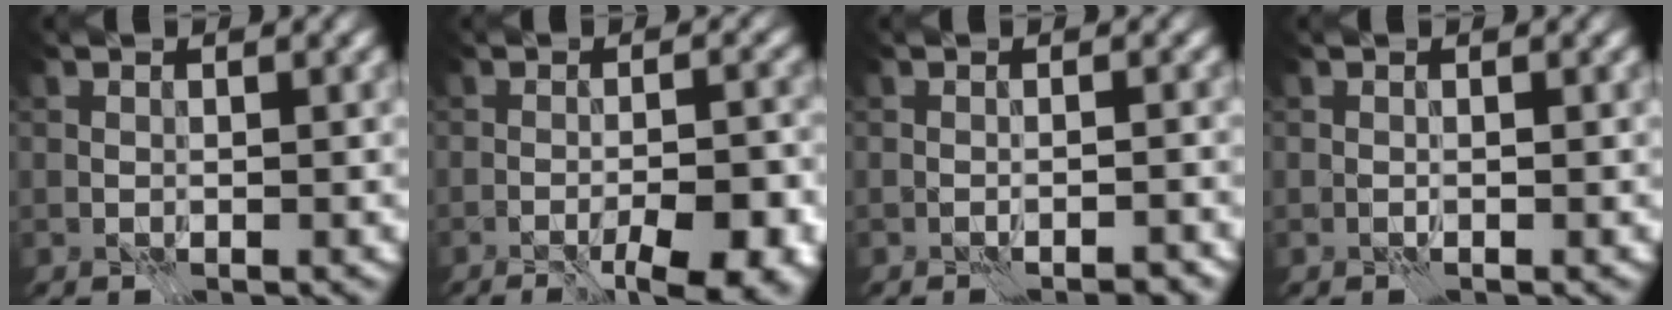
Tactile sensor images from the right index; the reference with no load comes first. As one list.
[{"total": 6.8, "force": [-3.7, 1.2, 5.6], "torque": [-0.078, -0.003, -0.048]}, {"total": 1.3, "force": [-1.2, -0.1, 0.6], "torque": [-0.006, -0.002, -0.017]}, {"total": 0.0}]